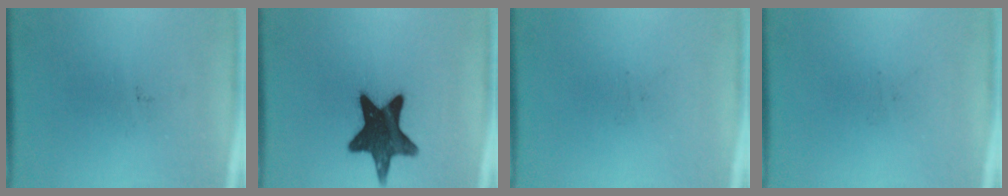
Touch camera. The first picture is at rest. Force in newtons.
{"total": 15.3}
{"total": 0.0}
{"total": 0.0}